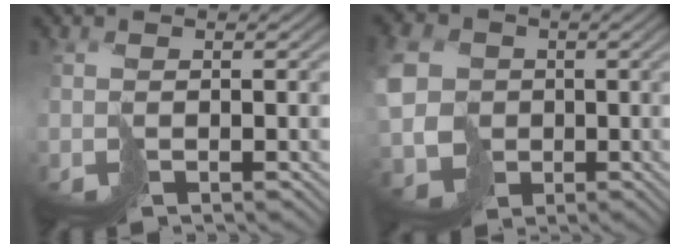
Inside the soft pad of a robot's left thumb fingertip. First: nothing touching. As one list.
[{"total": 8.2, "force": [0.3, 7.5, 3.5], "torque": [-0.108, -0.002, 0.004]}]